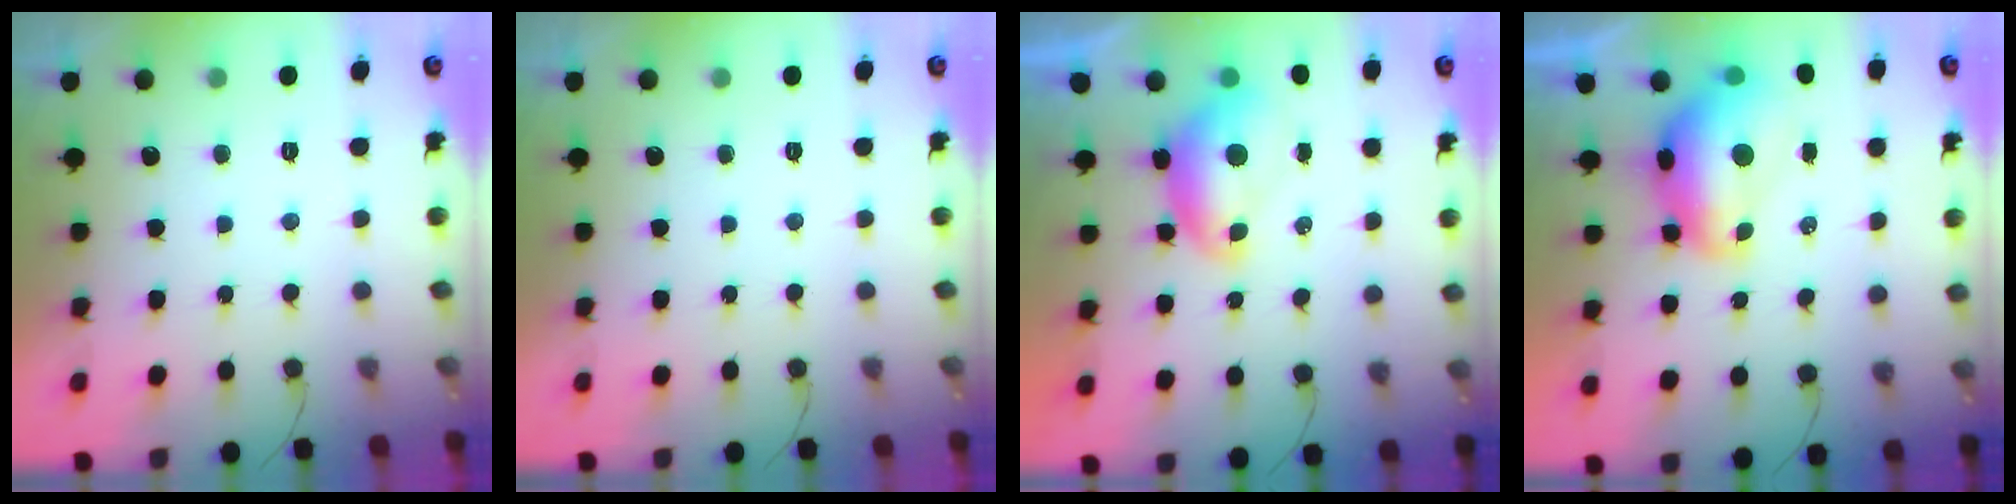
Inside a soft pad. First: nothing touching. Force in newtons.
{"total": 0.0}
{"total": 7.9, "press": 7.8, "slide": 0.9}
{"total": 10.1, "press": 10.1, "slide": 0.9}